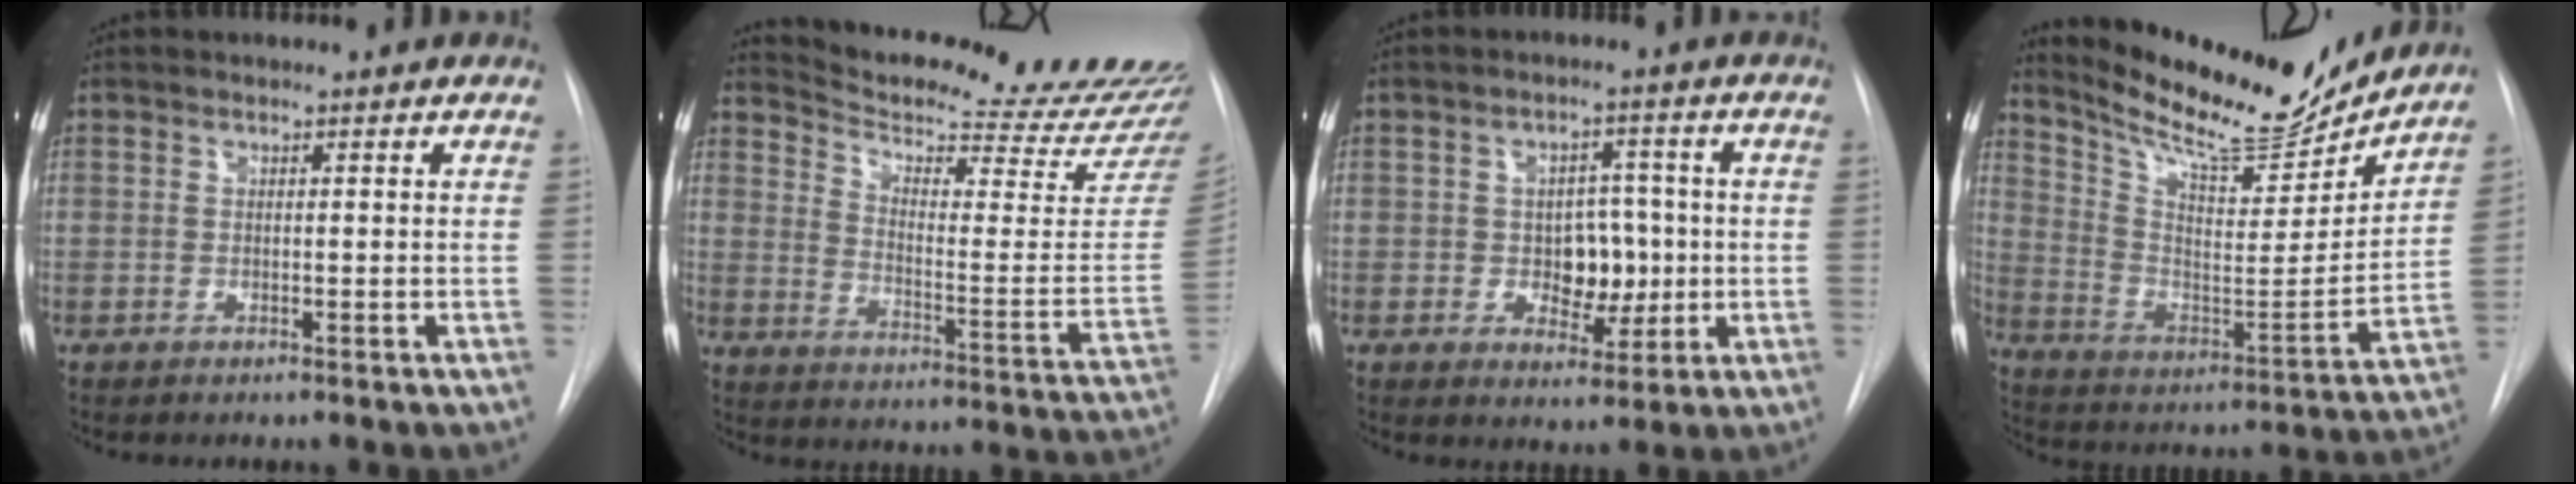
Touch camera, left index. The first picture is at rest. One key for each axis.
{"total": 25.2, "fx": 23.8, "fy": 1.0, "fz": 8.0, "tx": -0.123, "ty": -0.133, "tz": 0.303}
{"total": 6.4, "fx": -1.3, "fy": 4.4, "fz": 4.5, "tx": -0.058, "ty": 0.004, "tz": -0.010}
{"total": 18.9, "fx": 17.5, "fy": 3.4, "fz": 6.5, "tx": -0.126, "ty": -0.039, "tz": 0.279}